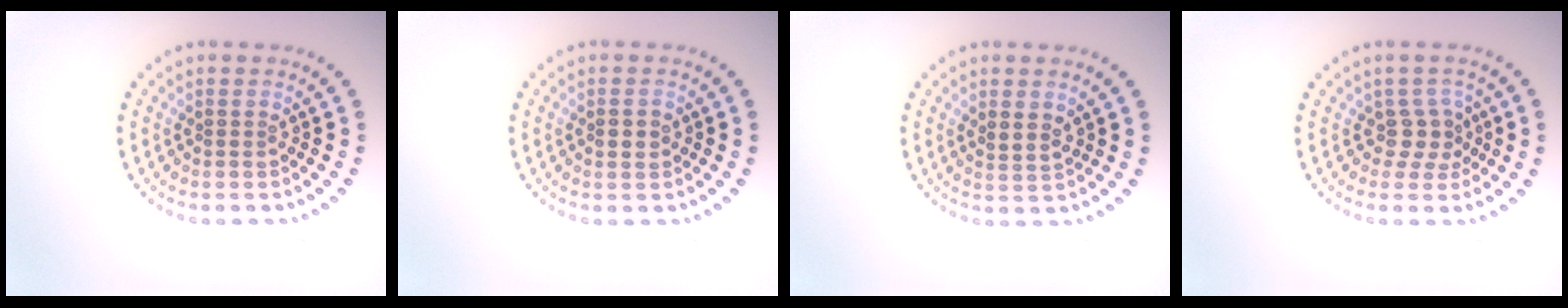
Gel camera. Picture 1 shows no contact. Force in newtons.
{"total": 1.0, "press": 1.0, "slide": 0.1}
{"total": 1.6, "press": 1.3, "slide": 1.0}
{"total": 2.1, "press": 1.6, "slide": 1.4}